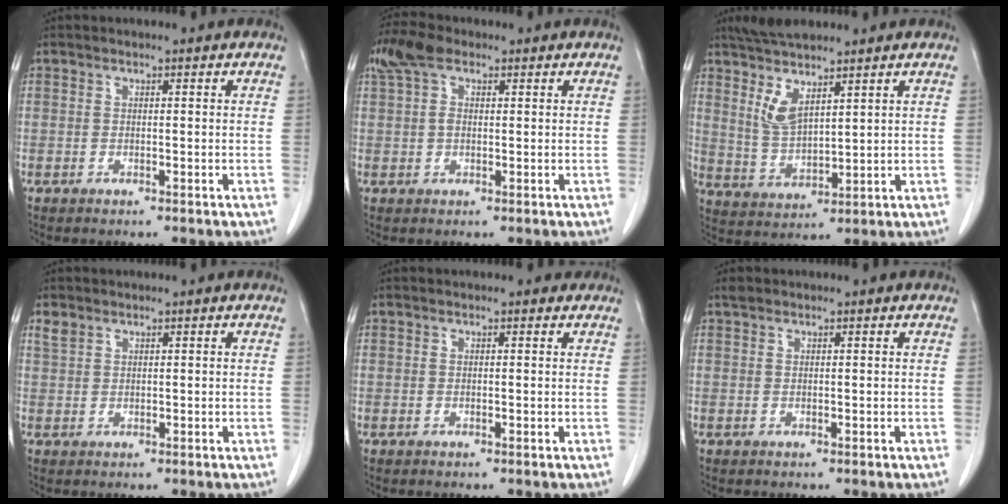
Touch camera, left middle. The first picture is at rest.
{"total": 5.2, "force": [2.4, 3.1, 3.4], "torque": [-0.080, 0.029, 0.045]}
{"total": 8.5, "force": [6.0, 1.9, 5.7], "torque": [-0.123, -0.004, 0.119]}
{"total": 1.6, "force": [1.2, 0.8, 0.5], "torque": [-0.016, 0.010, 0.029]}
{"total": 1.6, "force": [1.4, 0.6, 0.5], "torque": [-0.014, 0.009, 0.010]}
{"total": 0.8, "force": [0.8, 0.3, 0.2], "torque": [-0.014, 0.007, 0.015]}